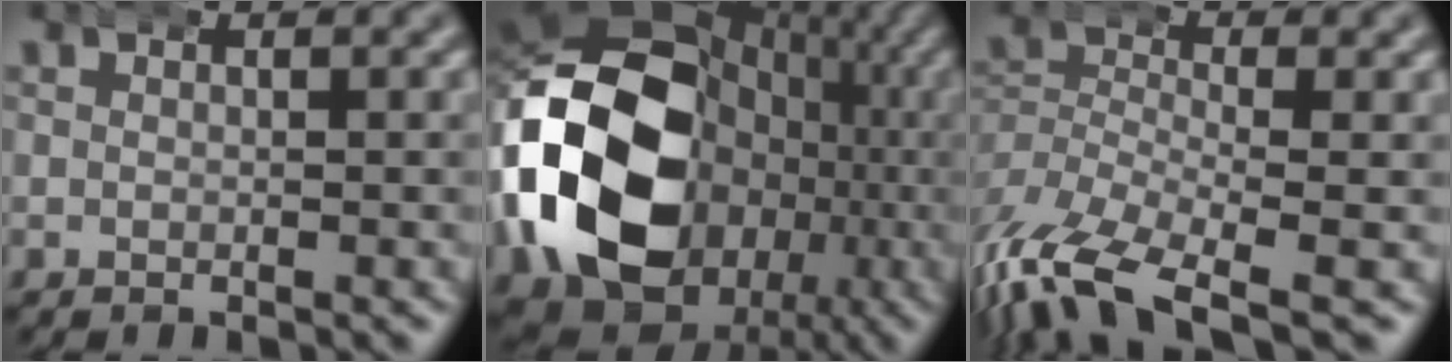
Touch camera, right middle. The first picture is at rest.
{"total": 24.0, "force": [-0.4, 17.3, 16.7], "torque": [-0.291, -0.037, 0.004]}
{"total": 7.4, "force": [-4.4, 3.3, 5.0], "torque": [-0.117, -0.040, -0.055]}